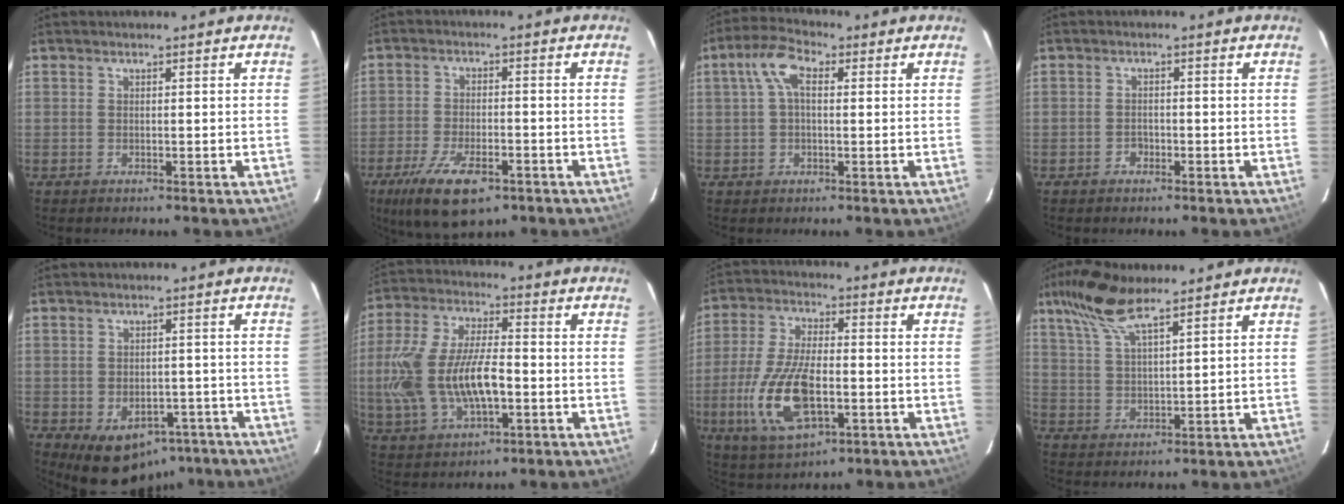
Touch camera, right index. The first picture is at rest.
{"total": 12.2, "force": [-7.4, 4.8, 8.4], "torque": [-0.184, -0.031, -0.124]}
{"total": 6.3, "force": [1.5, 3.2, 5.2], "torque": [-0.104, 0.022, 0.028]}
{"total": 1.6, "force": [-1.0, 1.2, 0.4], "torque": [-0.007, 0.002, -0.015]}
{"total": 10.3, "force": [-6.4, 7.0, 4.2], "torque": [-0.081, 0.014, -0.061]}
{"total": 17.7, "force": [-2.7, 8.4, 15.4], "torque": [-0.331, -0.002, -0.042]}
{"total": 15.6, "force": [-4.2, 6.8, 13.4], "torque": [-0.287, -0.011, -0.073]}
{"total": 10.1, "force": [7.1, 2.5, 6.8], "torque": [-0.140, 0.020, 0.139]}